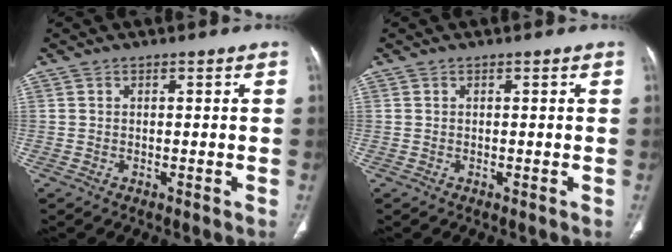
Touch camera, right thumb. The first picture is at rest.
{"total": 0.0}